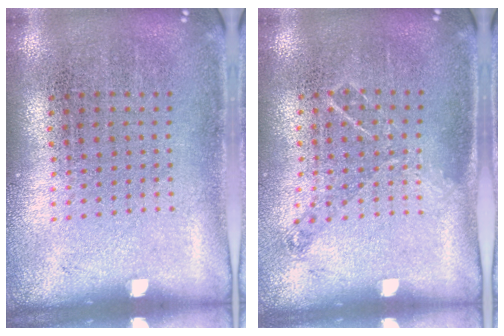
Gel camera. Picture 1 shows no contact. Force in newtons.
{"total": 0.9, "press": 0.8, "slide": 0.3}